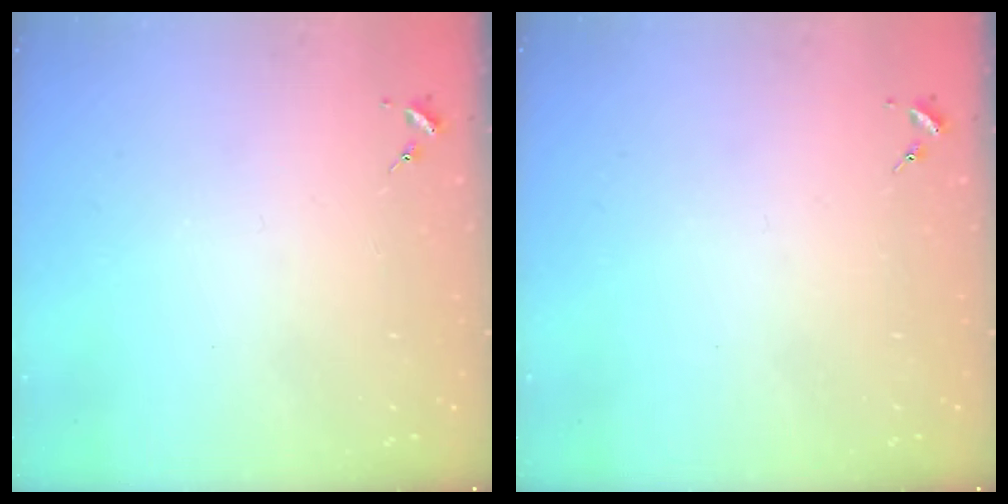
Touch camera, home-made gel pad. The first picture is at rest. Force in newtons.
{"total": 0.0}